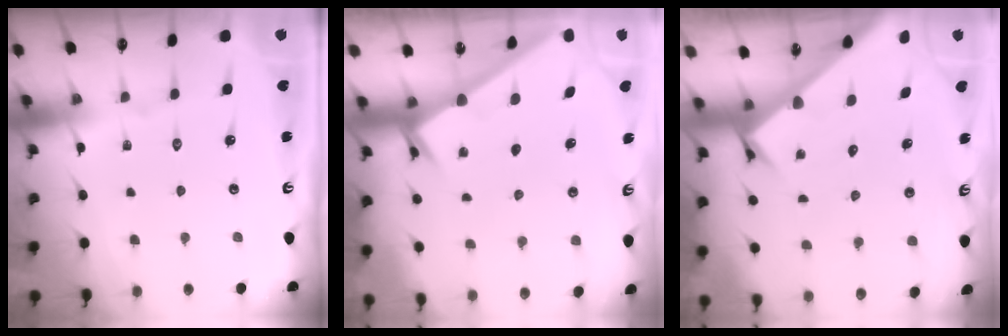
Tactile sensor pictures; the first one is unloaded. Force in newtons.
{"total": 2.4, "press": 2.4, "slide": 0.2}
{"total": 2.6, "press": 2.6, "slide": 0.2}